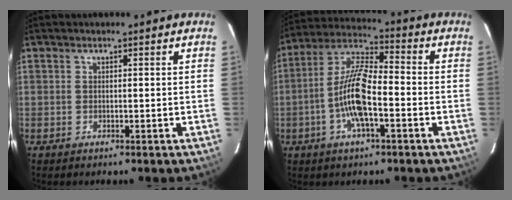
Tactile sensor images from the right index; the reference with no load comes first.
{"total": 11.4, "force": [-2.9, 2.8, 10.6], "torque": [-0.218, 0.012, -0.056]}